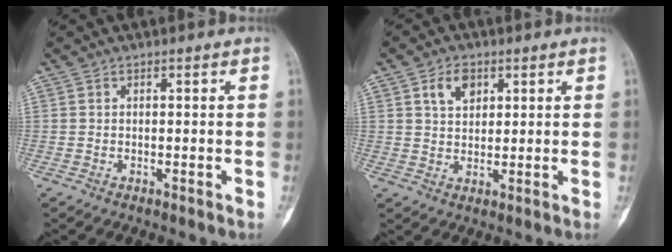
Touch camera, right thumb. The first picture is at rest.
{"total": 5.2, "force": [2.3, 3.4, 3.1], "torque": [-0.039, -0.008, 0.041]}